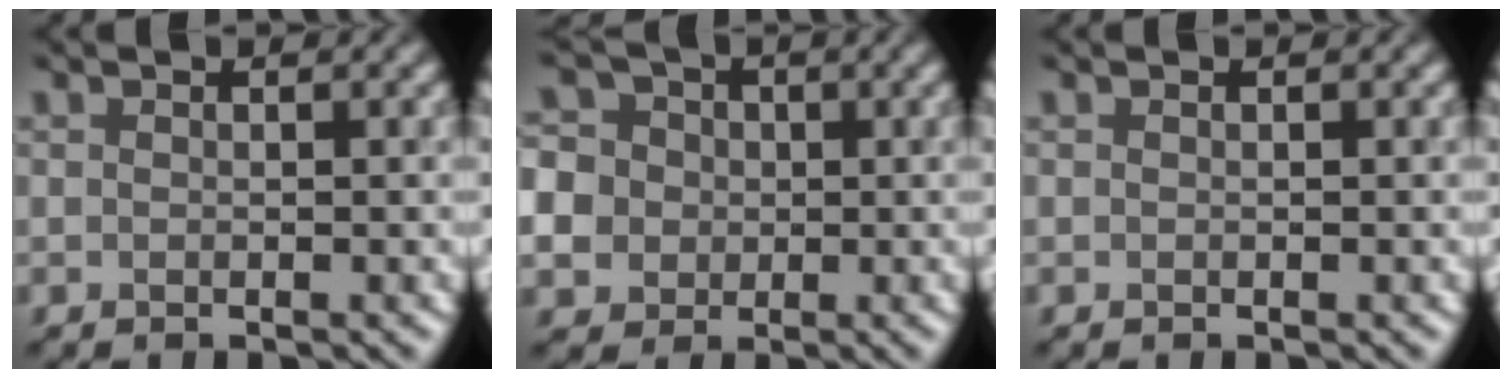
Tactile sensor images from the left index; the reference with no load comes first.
{"total": 8.3, "force": [-1.3, 7.8, 2.5], "torque": [-0.066, 0.006, -0.057]}
{"total": 0.0}